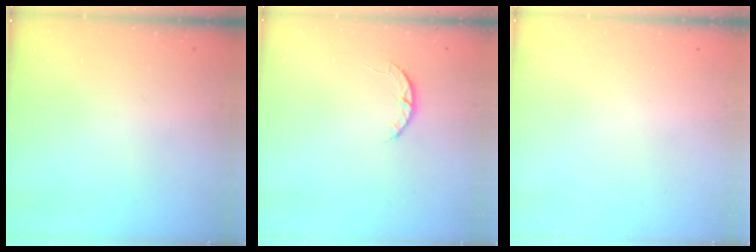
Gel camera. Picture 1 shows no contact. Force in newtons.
{"total": 2.6, "press": 2.5, "slide": 0.4}
{"total": 0.0}